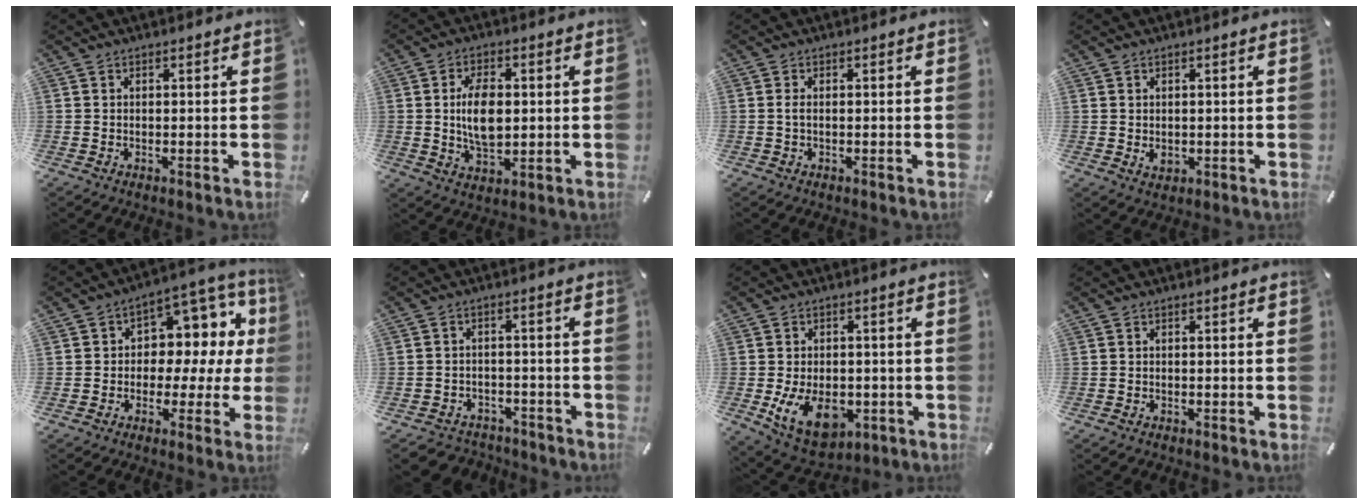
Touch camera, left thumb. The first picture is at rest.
{"total": 9.3, "force": [0.7, 5.5, 7.5], "torque": [-0.154, 0.002, 0.006]}
{"total": 1.1, "force": [-0.1, 0.3, 1.0], "torque": [-0.019, 0.000, -0.002]}
{"total": 1.9, "force": [0.2, 1.6, 0.9], "torque": [-0.010, 0.000, 0.001]}
{"total": 9.5, "force": [0.9, 7.8, 5.4], "torque": [-0.064, -0.019, 0.017]}
{"total": 4.0, "force": [-2.8, 2.8, 0.6], "torque": [-0.017, 0.013, -0.054]}
{"total": 11.4, "force": [-2.9, 7.7, 7.9], "torque": [-0.138, -0.007, -0.051]}
{"total": 0.5, "force": [-0.5, 0.2, 0.1], "torque": [-0.001, 0.002, -0.011]}